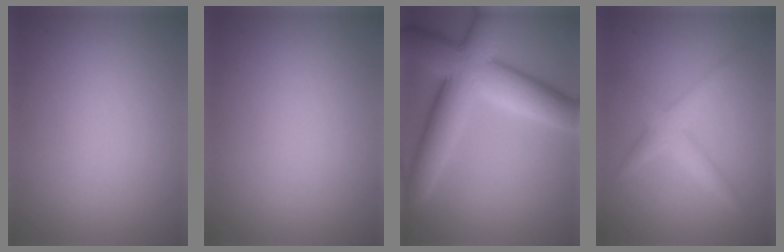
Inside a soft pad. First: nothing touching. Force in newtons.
{"total": 0.0}
{"total": 9.6, "press": 9.6, "slide": 0.3}
{"total": 2.6, "press": 2.6, "slide": 0.0}